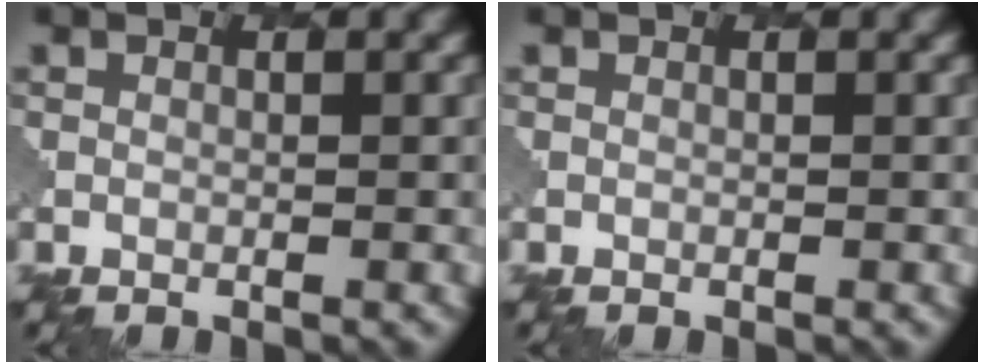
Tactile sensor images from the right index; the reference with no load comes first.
{"total": 0.0}